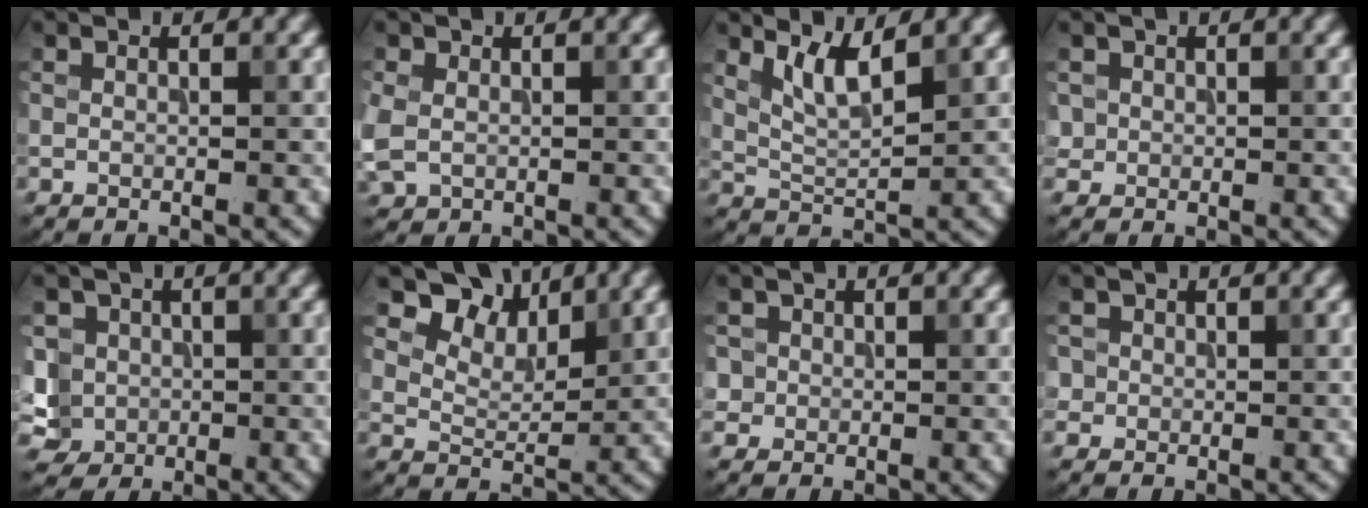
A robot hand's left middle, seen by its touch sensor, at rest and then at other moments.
{"total": 3.3, "force": [-0.1, 2.7, 1.9], "torque": [-0.052, -0.004, -0.001]}
{"total": 3.2, "force": [2.0, 0.7, 2.5], "torque": [-0.054, -0.008, 0.044]}
{"total": 1.1, "force": [0.1, 1.1, 0.0], "torque": [0.012, -0.004, 0.003]}
{"total": 5.0, "force": [-1.0, 4.5, 1.9], "torque": [-0.032, 0.013, -0.029]}
{"total": 5.0, "force": [3.5, 2.8, 2.3], "torque": [-0.039, 0.000, 0.058]}
{"total": 2.1, "force": [0.4, 2.0, 0.4], "torque": [0.005, 0.005, 0.009]}
{"total": 1.6, "force": [0.3, 1.6, 0.3], "torque": [0.008, 0.005, 0.005]}